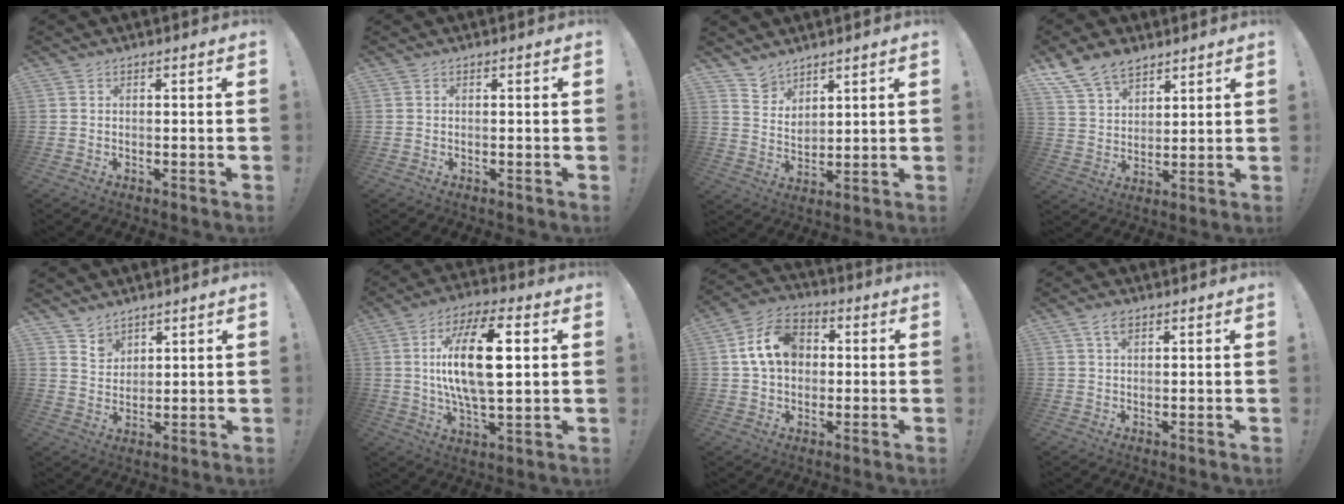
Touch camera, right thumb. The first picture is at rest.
{"total": 0.0}
{"total": 5.9, "force": [5.2, 2.6, 0.3], "torque": [-0.012, -0.043, 0.102]}
{"total": 11.6, "force": [8.6, 6.6, 4.0], "torque": [-0.077, -0.052, 0.170]}
{"total": 4.7, "force": [4.0, 2.5, 0.2], "torque": [-0.003, -0.034, 0.076]}
{"total": 19.0, "force": [2.9, 7.3, 17.3], "torque": [-0.308, -0.008, 0.031]}
{"total": 13.4, "force": [2.7, 10.3, 8.2], "torque": [-0.140, 0.013, 0.058]}
{"total": 3.5, "force": [2.1, 1.9, 2.2], "torque": [-0.032, -0.006, 0.035]}